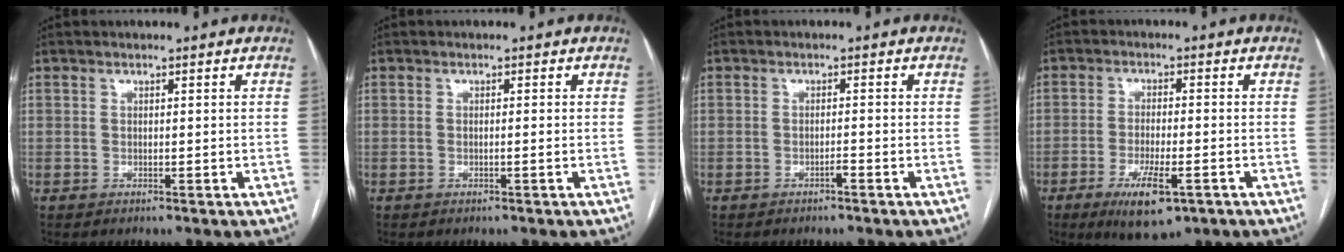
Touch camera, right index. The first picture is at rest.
{"total": 0.5, "force": [-0.1, -0.1, 0.5], "torque": [-0.009, 0.001, -0.002]}
{"total": 0.9, "force": [-0.7, 0.1, 0.6], "torque": [-0.013, 0.001, -0.012]}
{"total": 8.4, "force": [-4.2, 2.1, 6.9], "torque": [-0.124, -0.016, -0.063]}